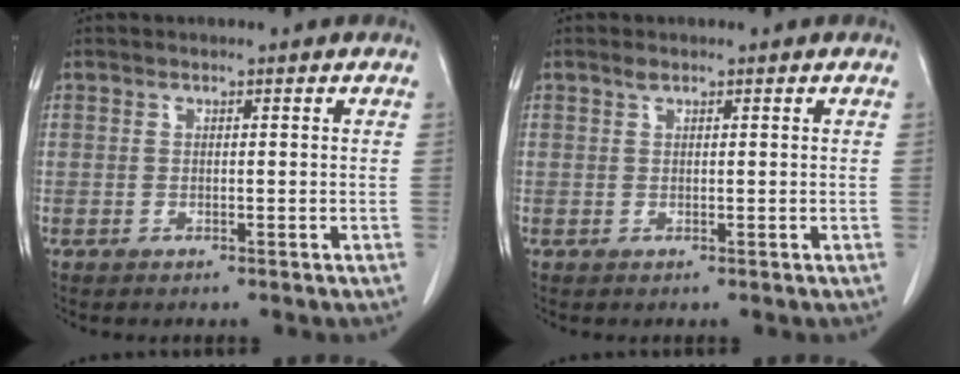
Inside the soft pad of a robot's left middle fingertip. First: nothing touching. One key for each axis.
{"total": 0.7, "fx": 0.5, "fy": 0.2, "fz": 0.4, "tx": -0.011, "ty": 0.000, "tz": 0.010}